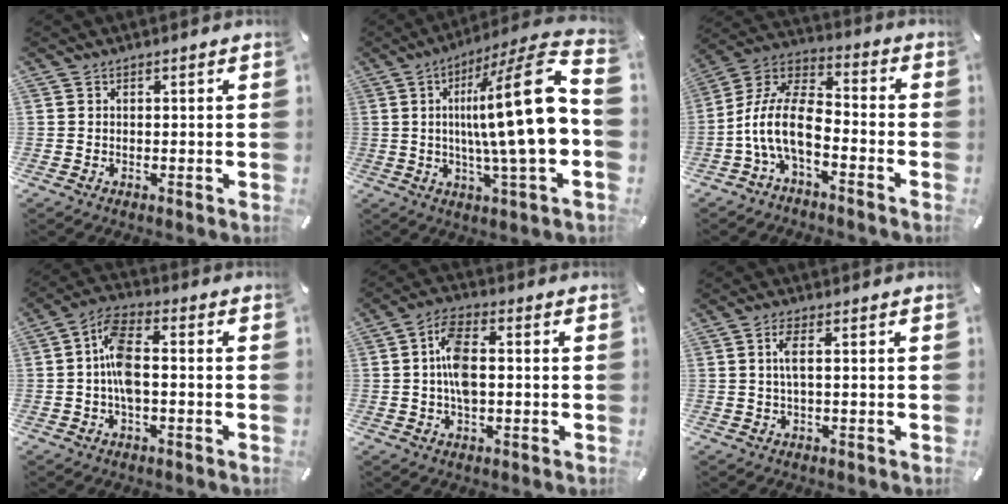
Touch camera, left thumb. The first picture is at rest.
{"total": 25.0, "force": [0.6, 3.9, 24.7], "torque": [-0.407, -0.011, -0.008]}
{"total": 12.7, "force": [-5.9, 6.1, 9.4], "torque": [-0.203, 0.013, -0.111]}
{"total": 8.6, "force": [-1.1, 4.0, 7.5], "torque": [-0.163, 0.004, -0.023]}
{"total": 8.1, "force": [0.0, 4.2, 7.0], "torque": [-0.138, 0.005, -0.004]}
{"total": 3.7, "force": [0.5, 0.6, 3.6], "torque": [-0.070, 0.000, 0.007]}